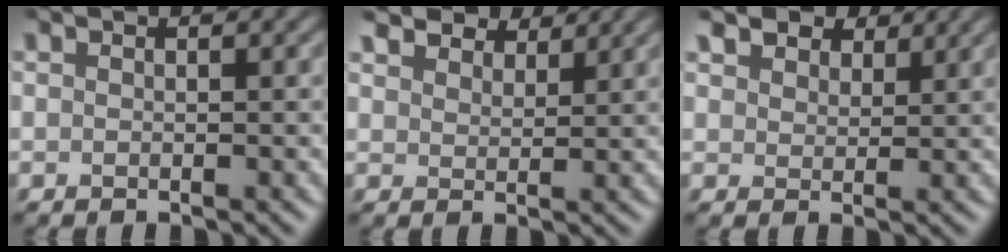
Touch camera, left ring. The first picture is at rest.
{"total": 5.2, "force": [4.7, 1.7, 1.5], "torque": [-0.036, -0.004, 0.090]}
{"total": 4.8, "force": [3.7, 2.5, 1.8], "torque": [-0.046, -0.001, 0.066]}